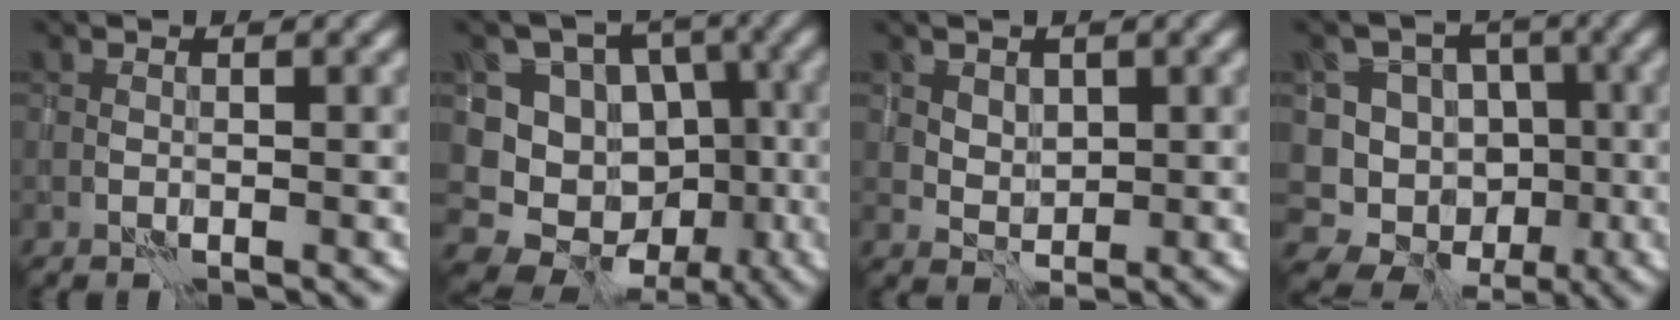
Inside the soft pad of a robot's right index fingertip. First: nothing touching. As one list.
[{"total": 13.5, "force": [-4.3, 12.1, 4.2], "torque": [-0.066, -0.016, -0.067]}, {"total": 1.6, "force": [0.8, 1.3, 0.5], "torque": [-0.008, -0.006, 0.018]}, {"total": 11.6, "force": [-3.8, 10.7, 2.6], "torque": [-0.039, -0.001, -0.074]}]